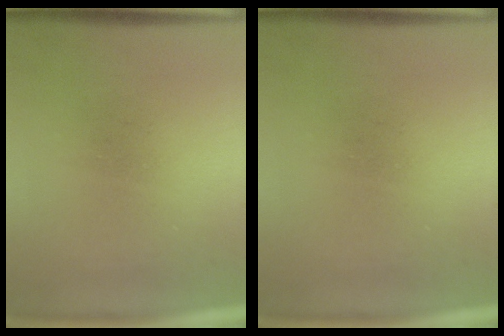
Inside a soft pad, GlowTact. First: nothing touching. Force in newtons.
{"total": 0.0}